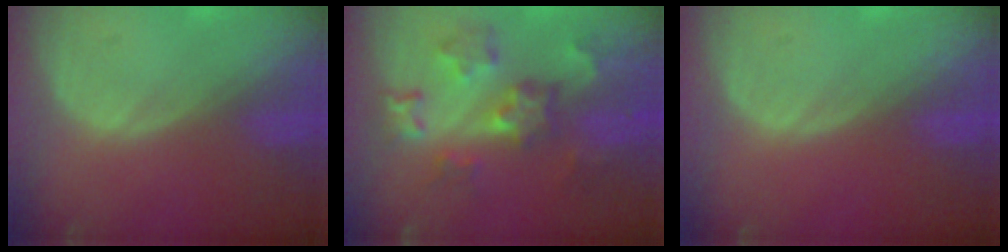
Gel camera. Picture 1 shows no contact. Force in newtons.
{"total": 8.8, "press": 7.9, "slide": 4.0}
{"total": 0.0}